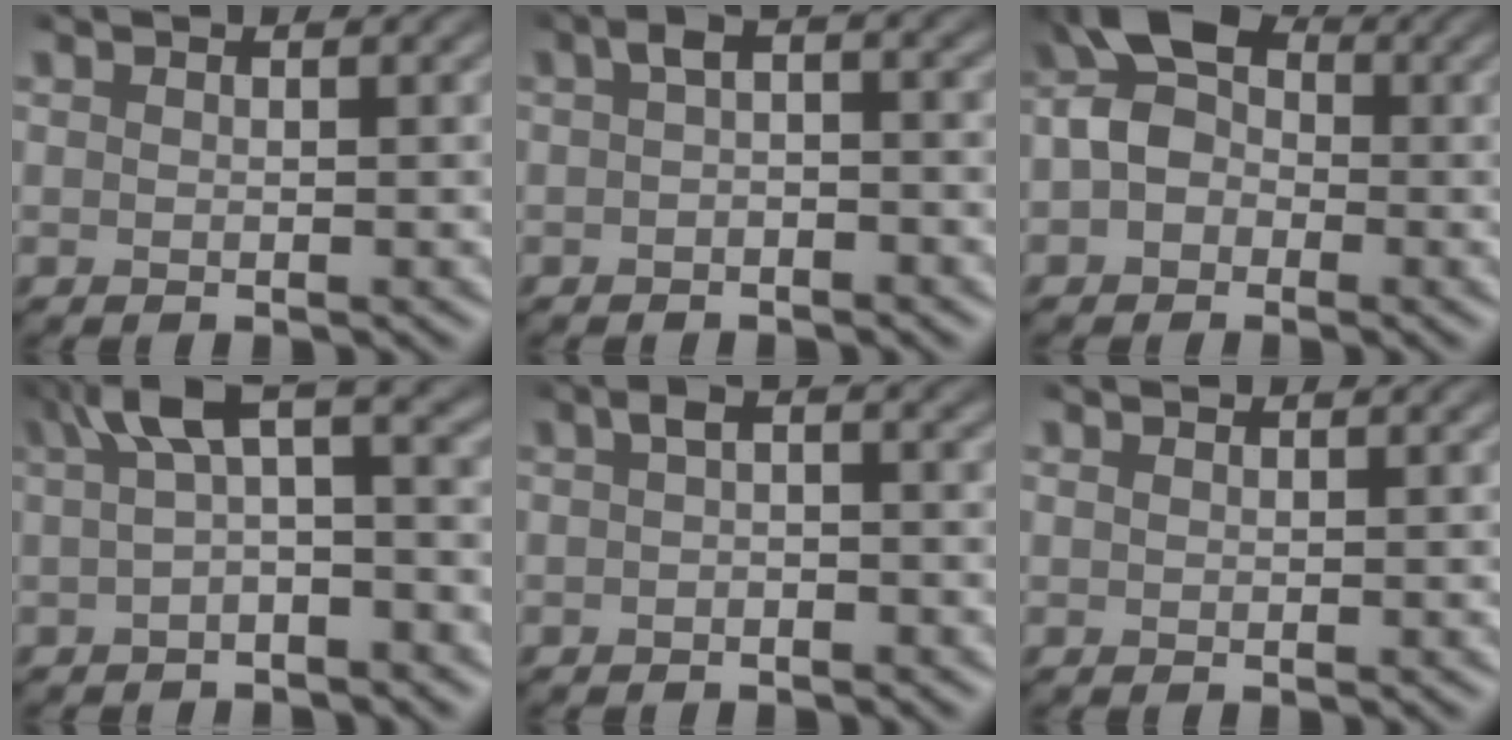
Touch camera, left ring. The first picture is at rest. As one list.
[{"total": 2.8, "force": [-0.4, 1.5, 2.3], "torque": [-0.046, 0.008, -0.006]}, {"total": 6.7, "force": [-0.7, 5.0, 4.4], "torque": [-0.069, 0.031, -0.028]}, {"total": 5.4, "force": [0.7, 2.1, 4.9], "torque": [-0.081, 0.015, 0.011]}, {"total": 2.3, "force": [-0.4, 1.3, 1.8], "torque": [-0.039, 0.006, -0.004]}, {"total": 0.0}]